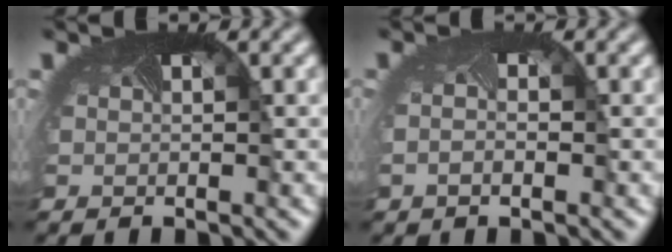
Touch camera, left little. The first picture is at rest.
{"total": 1.1, "force": [-0.5, 0.5, 0.9], "torque": [-0.030, -0.010, -0.007]}